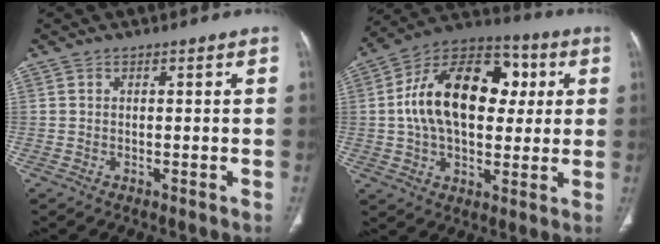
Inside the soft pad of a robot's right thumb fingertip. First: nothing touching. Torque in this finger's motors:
{"motor_torque": [2.12, 2.49, 1.65, 0.03, 0.21]}